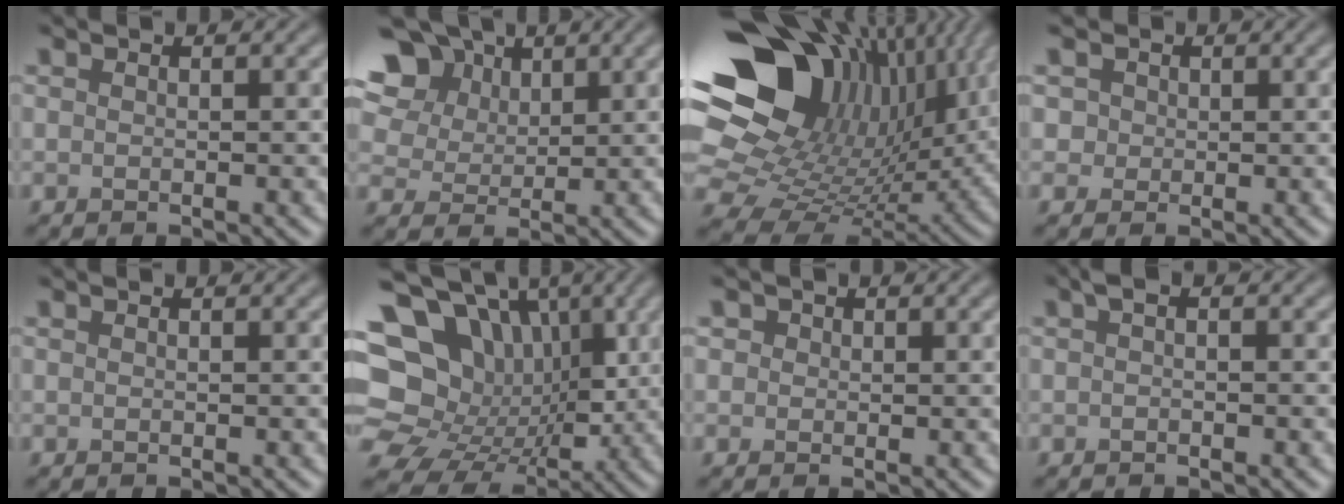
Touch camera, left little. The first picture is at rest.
{"total": 14.2, "force": [6.4, 10.5, 7.2], "torque": [-0.172, 0.045, 0.113]}
{"total": 17.7, "force": [6.1, 11.3, 12.2], "torque": [-0.226, 0.021, 0.127]}
{"total": 4.9, "force": [2.2, 3.9, 2.1], "torque": [-0.046, 0.009, 0.021]}
{"total": 0.0}
{"total": 17.6, "force": [2.3, 13.9, 10.6], "torque": [-0.191, 0.038, 0.033]}
{"total": 2.4, "force": [1.1, 1.8, 1.1], "torque": [-0.034, 0.002, 0.016]}
{"total": 1.0, "force": [0.1, 0.5, 0.8], "torque": [-0.015, 0.007, -0.003]}